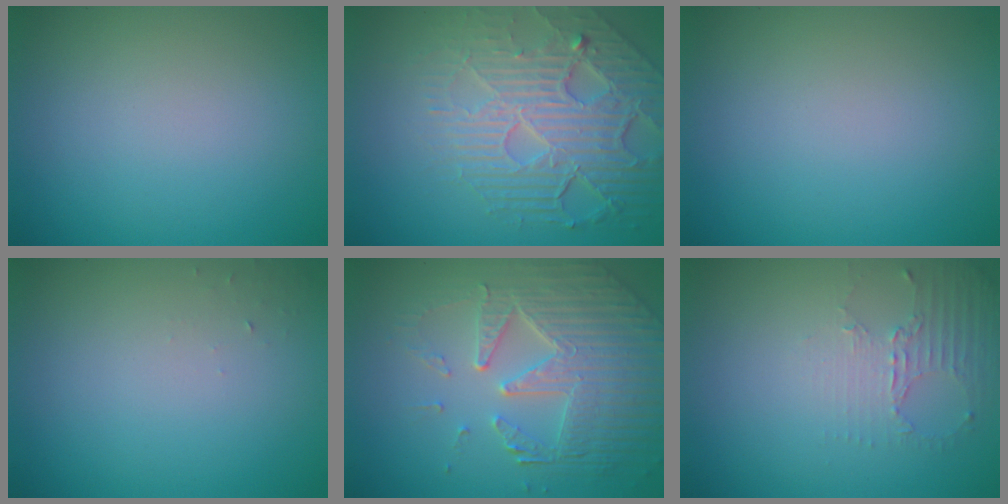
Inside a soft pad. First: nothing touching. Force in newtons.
{"total": 7.8, "press": 5.5, "slide": 5.6}
{"total": 0.0}
{"total": 0.6, "press": 0.6, "slide": 0.1}
{"total": 6.7, "press": 5.1, "slide": 4.4}
{"total": 2.2, "press": 1.7, "slide": 1.5}